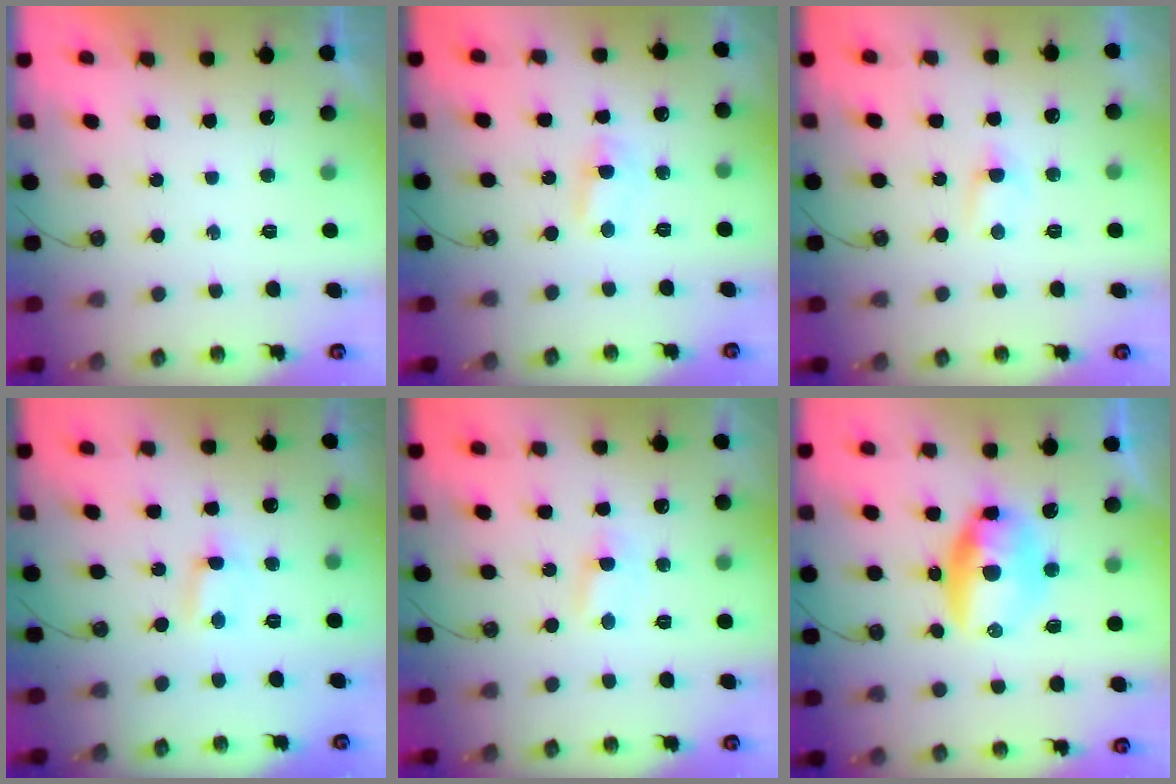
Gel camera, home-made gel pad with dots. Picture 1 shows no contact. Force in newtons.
{"total": 2.0, "press": 1.9, "slide": 0.8}
{"total": 2.6, "press": 2.5, "slide": 0.3}
{"total": 0.6, "press": 0.4, "slide": 0.5}
{"total": 1.7, "press": 1.7, "slide": 0.3}
{"total": 10.4, "press": 10.4, "slide": 1.0}